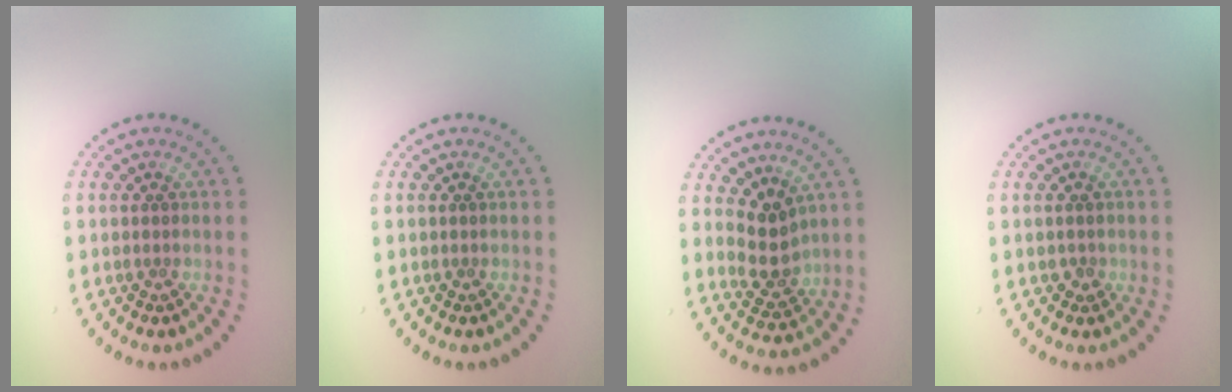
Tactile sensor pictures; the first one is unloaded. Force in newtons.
{"total": 0.0}
{"total": 2.8, "press": 2.6, "slide": 1.2}
{"total": 0.8, "press": 0.8, "slide": 0.1}